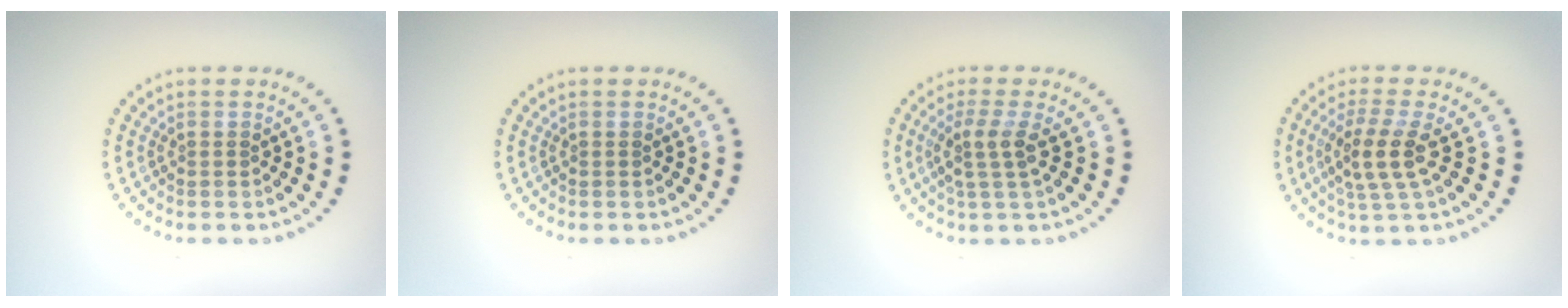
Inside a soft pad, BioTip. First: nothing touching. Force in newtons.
{"total": 0.0}
{"total": 2.5, "press": 1.9, "slide": 1.7}
{"total": 3.5, "press": 3.1, "slide": 1.7}